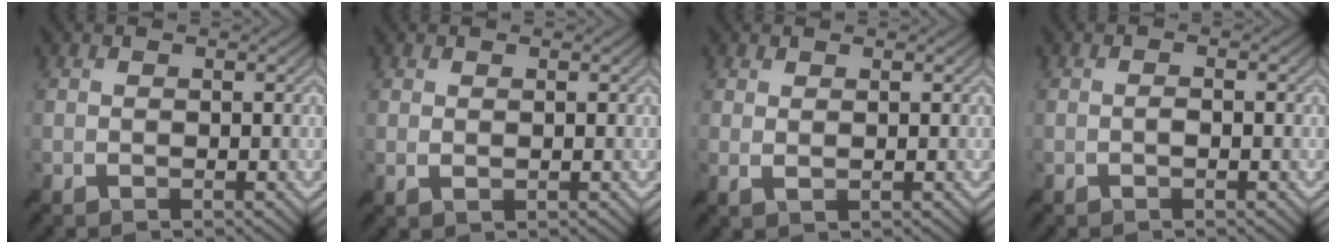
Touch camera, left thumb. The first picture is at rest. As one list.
[{"total": 0.7, "force": [0.2, 0.2, 0.6], "torque": [-0.014, 0.000, 0.004]}, {"total": 1.3, "force": [0.6, 0.2, 1.1], "torque": [-0.024, 0.005, 0.011]}, {"total": 0.9, "force": [-0.4, 0.1, 0.9], "torque": [-0.016, 0.005, -0.008]}]